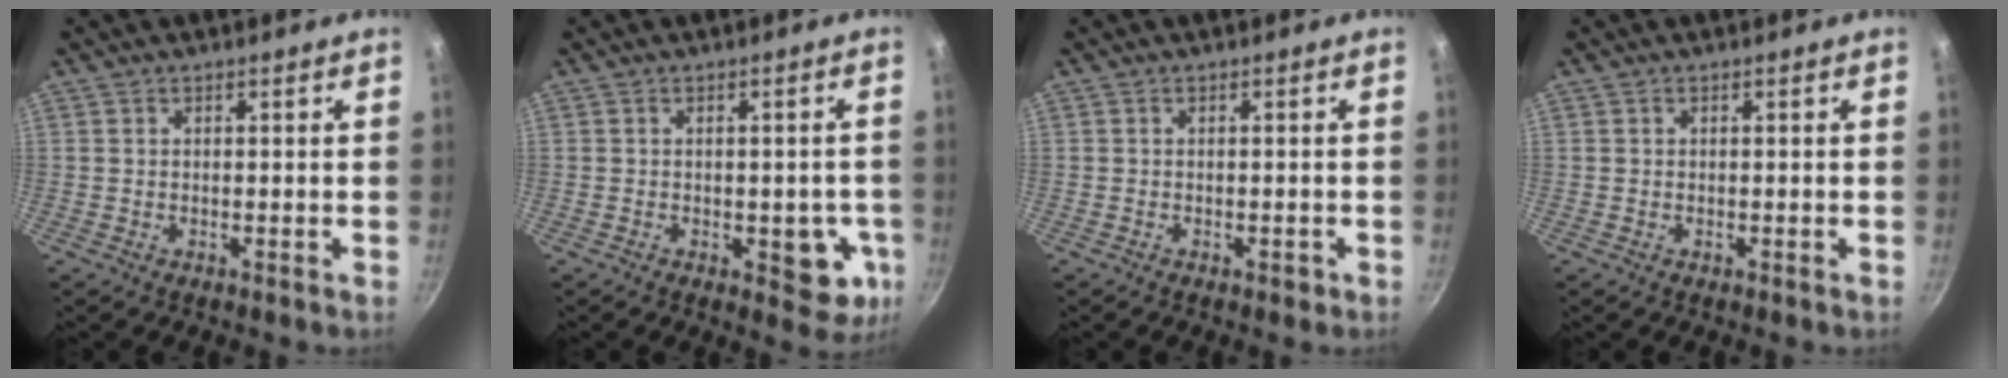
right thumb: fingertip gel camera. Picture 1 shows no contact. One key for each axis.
{"total": 8.1, "fx": -2.1, "fy": 4.2, "fz": 6.6, "tx": -0.040, "ty": 0.001, "tz": -0.024}
{"total": 1.2, "fx": -0.6, "fy": 0.6, "fz": 0.8, "tx": -0.009, "ty": 0.006, "tz": -0.006}
{"total": 0.0}